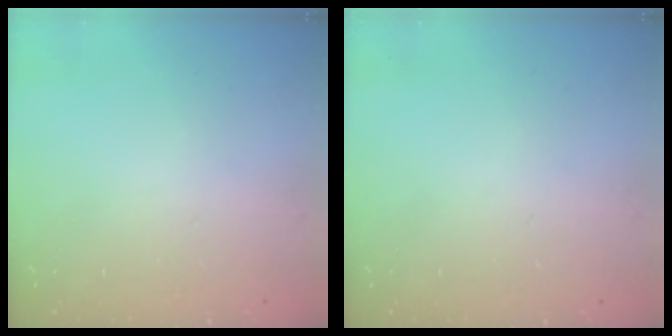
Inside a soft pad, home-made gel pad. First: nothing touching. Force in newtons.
{"total": 0.0}